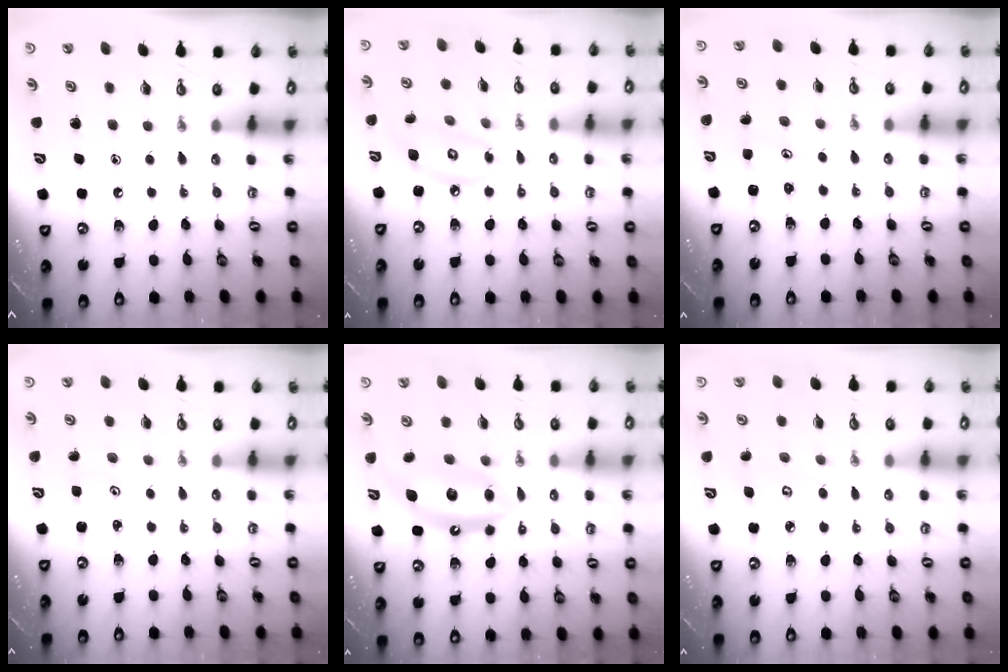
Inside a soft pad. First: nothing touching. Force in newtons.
{"total": 9.2, "press": 9.1, "slide": 0.8}
{"total": 2.3, "press": 2.3, "slide": 0.2}
{"total": 2.0, "press": 2.0, "slide": 0.3}
{"total": 12.2, "press": 12.1, "slide": 0.9}
{"total": 5.9, "press": 5.9, "slide": 0.6}